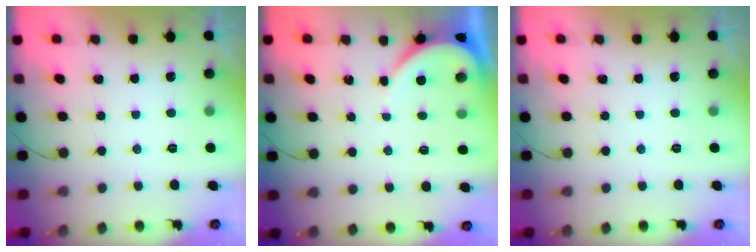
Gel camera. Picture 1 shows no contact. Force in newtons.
{"total": 3.9, "press": 3.9, "slide": 0.4}
{"total": 0.0}